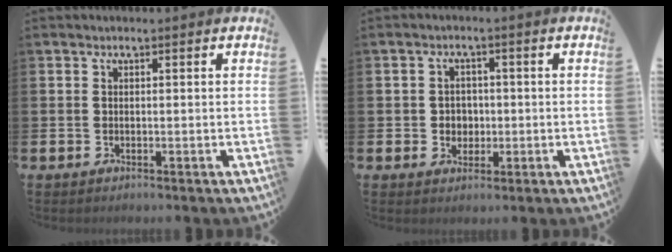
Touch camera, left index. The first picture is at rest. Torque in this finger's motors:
{"motor_torque": [0.17, 0.15, 0.04, 0.04]}